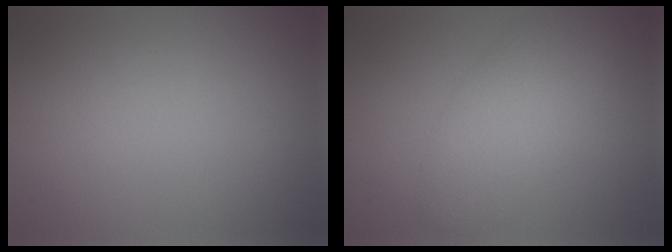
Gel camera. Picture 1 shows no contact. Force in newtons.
{"total": 5.0, "press": 5.0, "slide": 0.4}